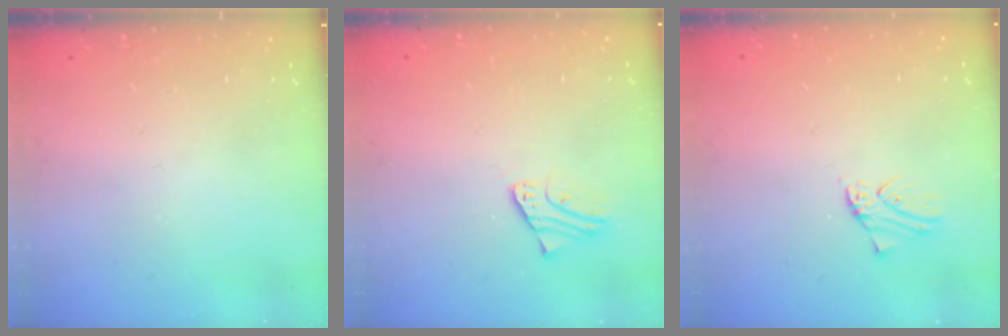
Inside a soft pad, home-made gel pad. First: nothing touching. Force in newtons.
{"total": 2.0, "press": 2.0, "slide": 0.1}
{"total": 0.9, "press": 0.9, "slide": 0.1}